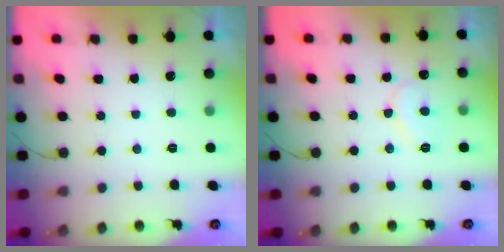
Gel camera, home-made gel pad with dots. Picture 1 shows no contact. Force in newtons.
{"total": 7.4, "press": 7.4, "slide": 0.5}